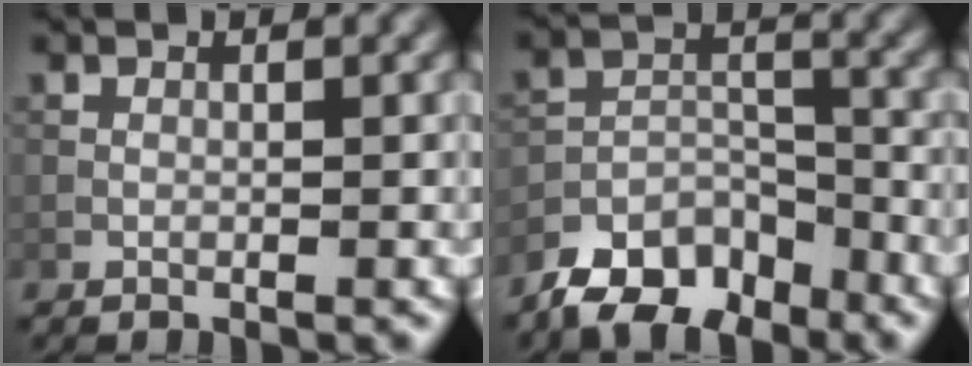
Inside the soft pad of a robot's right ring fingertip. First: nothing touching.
{"total": 7.2, "force": [-5.9, 3.1, 2.7], "torque": [-0.044, -0.004, -0.112]}